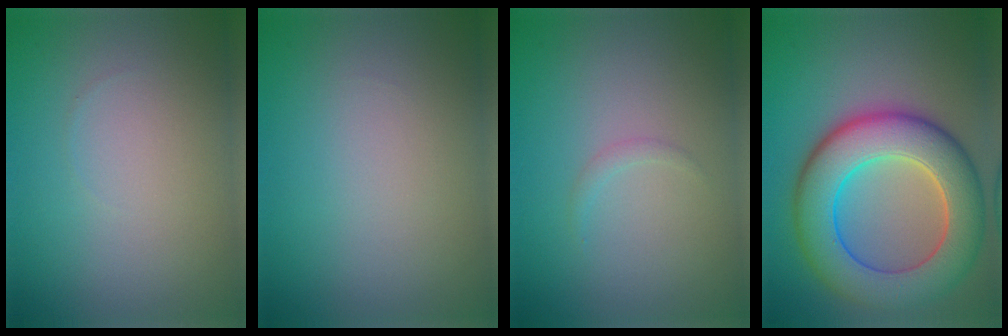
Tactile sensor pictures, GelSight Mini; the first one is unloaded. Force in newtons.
{"total": 0.0}
{"total": 0.7, "press": 0.7, "slide": 0.1}
{"total": 10.4, "press": 10.4, "slide": 0.4}